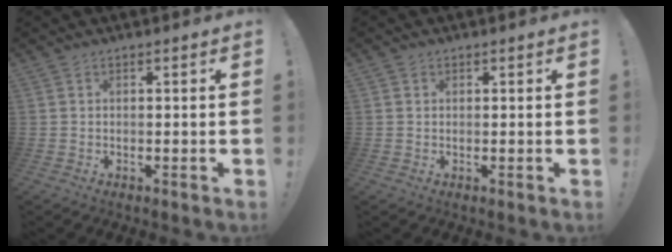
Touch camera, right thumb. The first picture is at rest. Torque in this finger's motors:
{"motor_torque": [-0.09, -0.25, -0.33, 0.18, 0.08]}